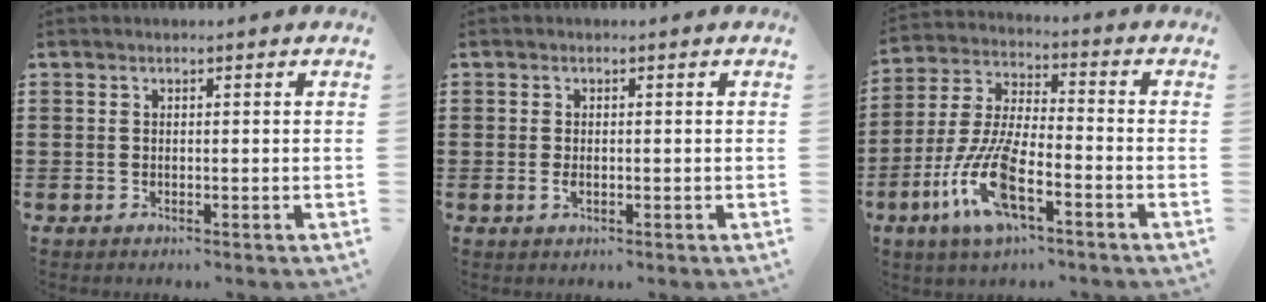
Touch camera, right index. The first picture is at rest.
{"total": 1.2, "force": [-0.2, 0.5, 1.0], "torque": [-0.021, -0.002, -0.003]}
{"total": 11.1, "force": [-5.6, 3.2, 9.1], "torque": [-0.222, -0.015, -0.112]}